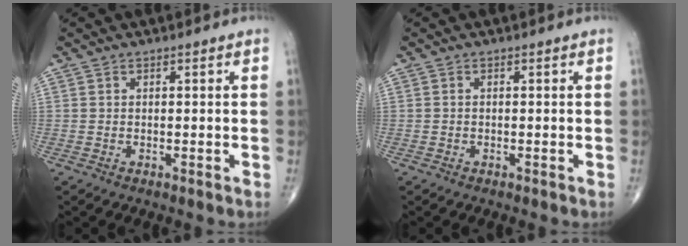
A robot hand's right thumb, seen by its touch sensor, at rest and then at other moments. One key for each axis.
{"total": 0.0}